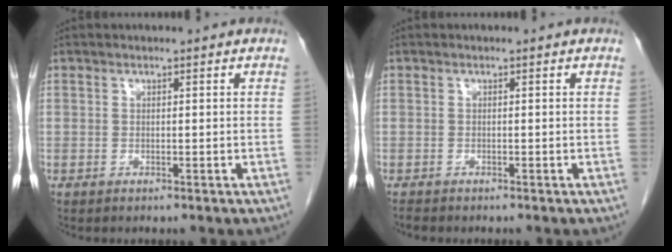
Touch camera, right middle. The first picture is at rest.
{"total": 0.8, "force": [-0.8, 0.1, 0.2], "torque": [-0.012, -0.004, -0.016]}